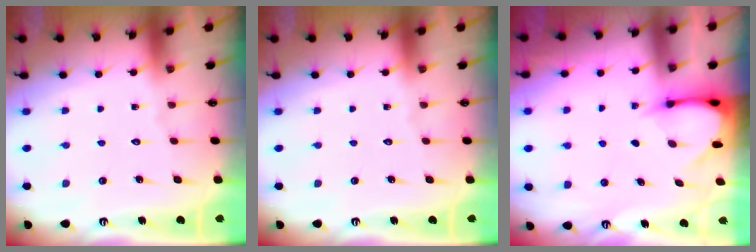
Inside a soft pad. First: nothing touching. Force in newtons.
{"total": 0.0}
{"total": 3.6, "press": 3.6, "slide": 0.3}